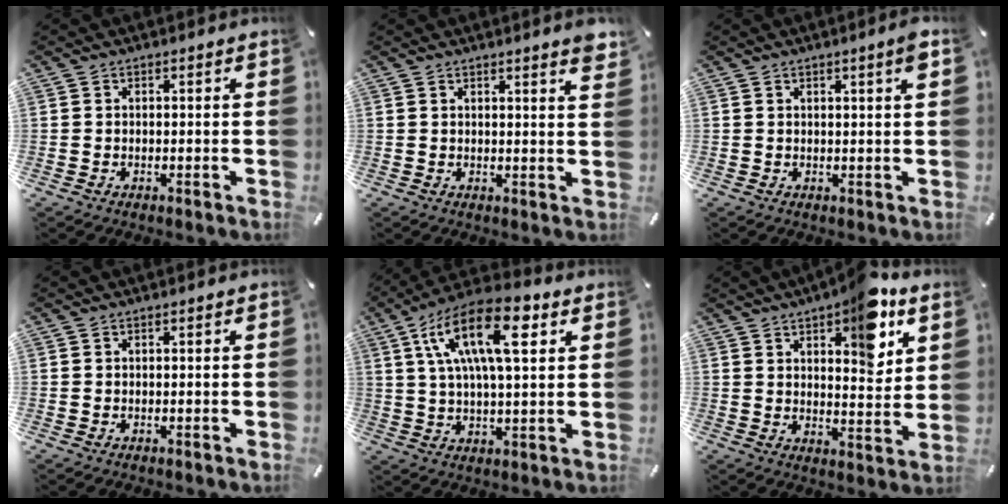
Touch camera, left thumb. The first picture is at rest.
{"total": 3.0, "force": [2.2, 0.0, 2.0], "torque": [-0.028, -0.017, 0.036]}
{"total": 2.9, "force": [1.4, 0.2, 2.5], "torque": [-0.042, -0.004, 0.021]}
{"total": 0.0}
{"total": 17.3, "force": [6.6, 6.5, 14.6], "torque": [-0.280, -0.004, 0.104]}
{"total": 12.5, "force": [7.5, 5.2, 8.6], "torque": [-0.101, -0.042, 0.121]}